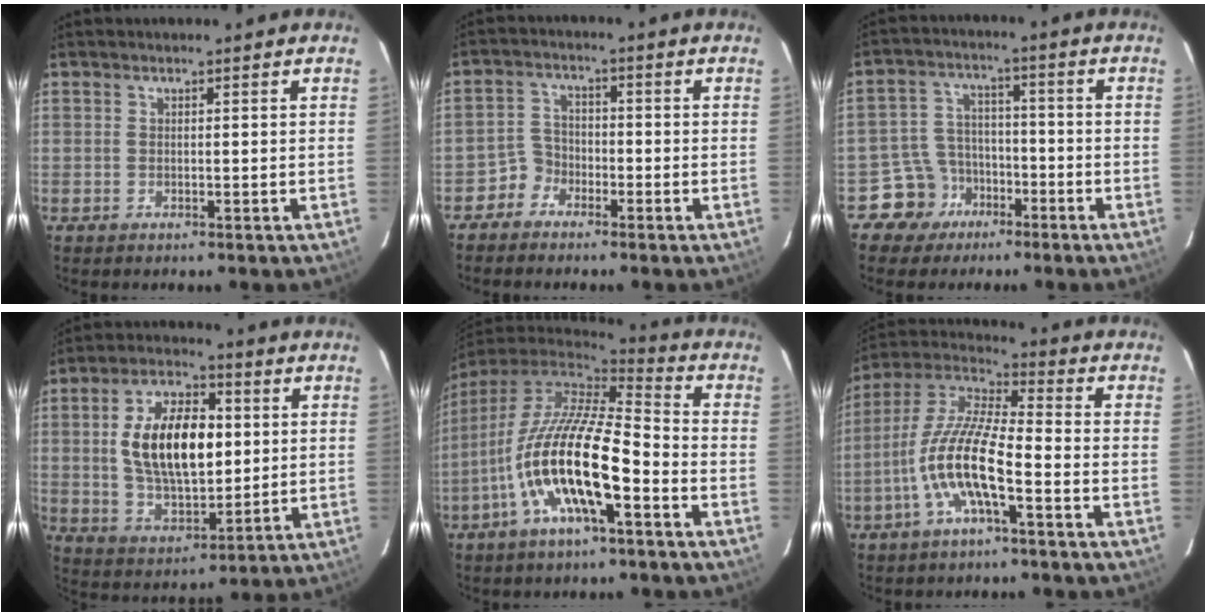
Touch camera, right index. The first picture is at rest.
{"total": 3.8, "force": [-2.8, 2.6, -0.1], "torque": [-0.001, 0.021, -0.057]}
{"total": 7.6, "force": [-4.7, 6.0, 0.2], "torque": [-0.026, 0.032, -0.077]}
{"total": 16.3, "force": [2.1, 8.5, 13.8], "torque": [-0.249, 0.015, 0.047]}
{"total": 18.1, "force": [-7.0, 4.5, 16.1], "torque": [-0.301, -0.026, -0.138]}
{"total": 12.7, "force": [-4.9, 2.6, 11.4], "torque": [-0.234, 0.002, -0.100]}